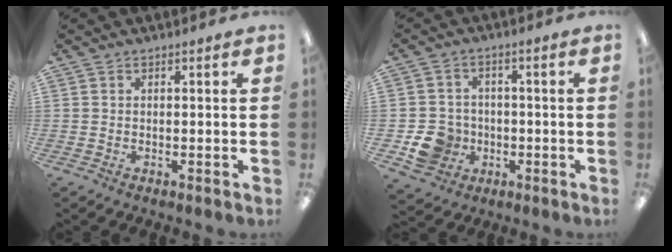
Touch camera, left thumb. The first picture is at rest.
{"total": 9.0, "force": [-2.6, 8.2, 2.6], "torque": [-0.069, 0.022, -0.039]}